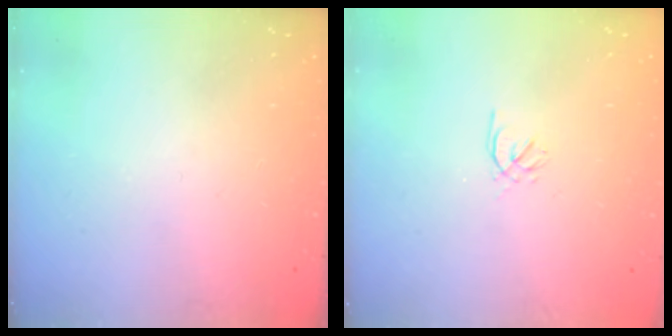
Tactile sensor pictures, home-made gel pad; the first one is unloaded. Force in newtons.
{"total": 0.5, "press": 0.3, "slide": 0.4}